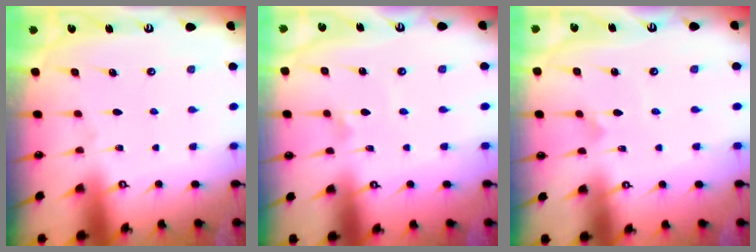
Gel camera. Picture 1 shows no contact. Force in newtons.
{"total": 1.3, "press": 1.2, "slide": 0.4}
{"total": 0.9, "press": 0.9, "slide": 0.1}